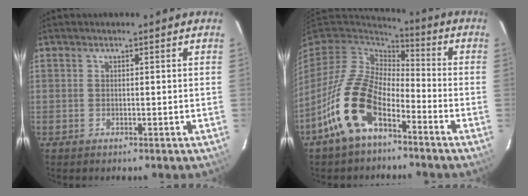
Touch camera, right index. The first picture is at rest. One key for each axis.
{"total": 15.5, "fx": -8.2, "fy": 7.6, "fz": 10.7, "tx": -0.225, "ty": -0.005, "tz": -0.163}